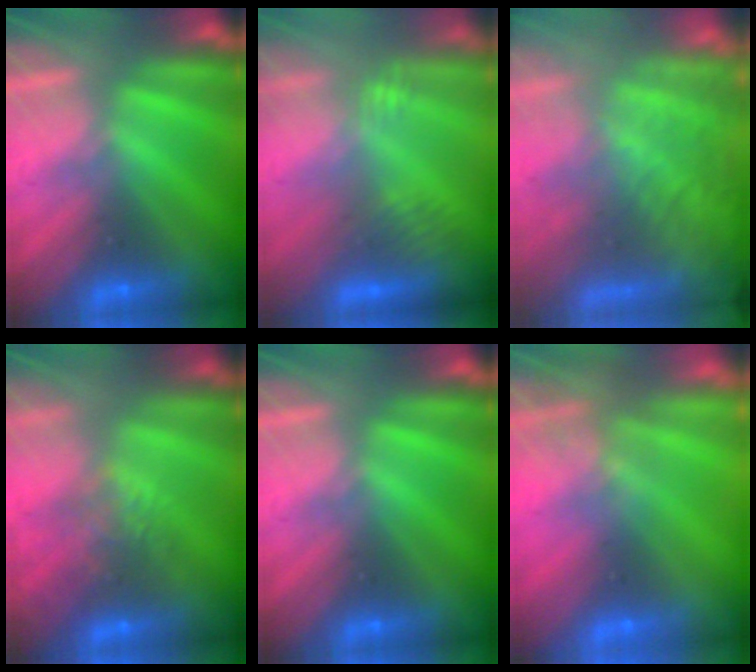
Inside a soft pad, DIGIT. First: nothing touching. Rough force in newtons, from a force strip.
{"total": 2.7}
{"total": 8.9}
{"total": 4.6}
{"total": 0.0}
{"total": 9.2}